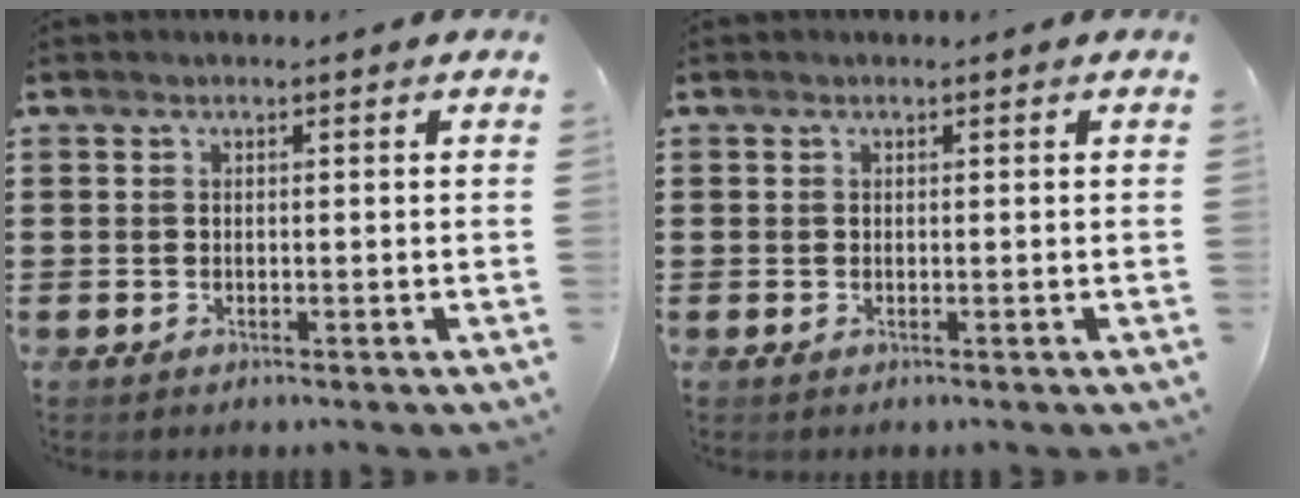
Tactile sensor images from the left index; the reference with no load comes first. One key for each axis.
{"total": 0.0}